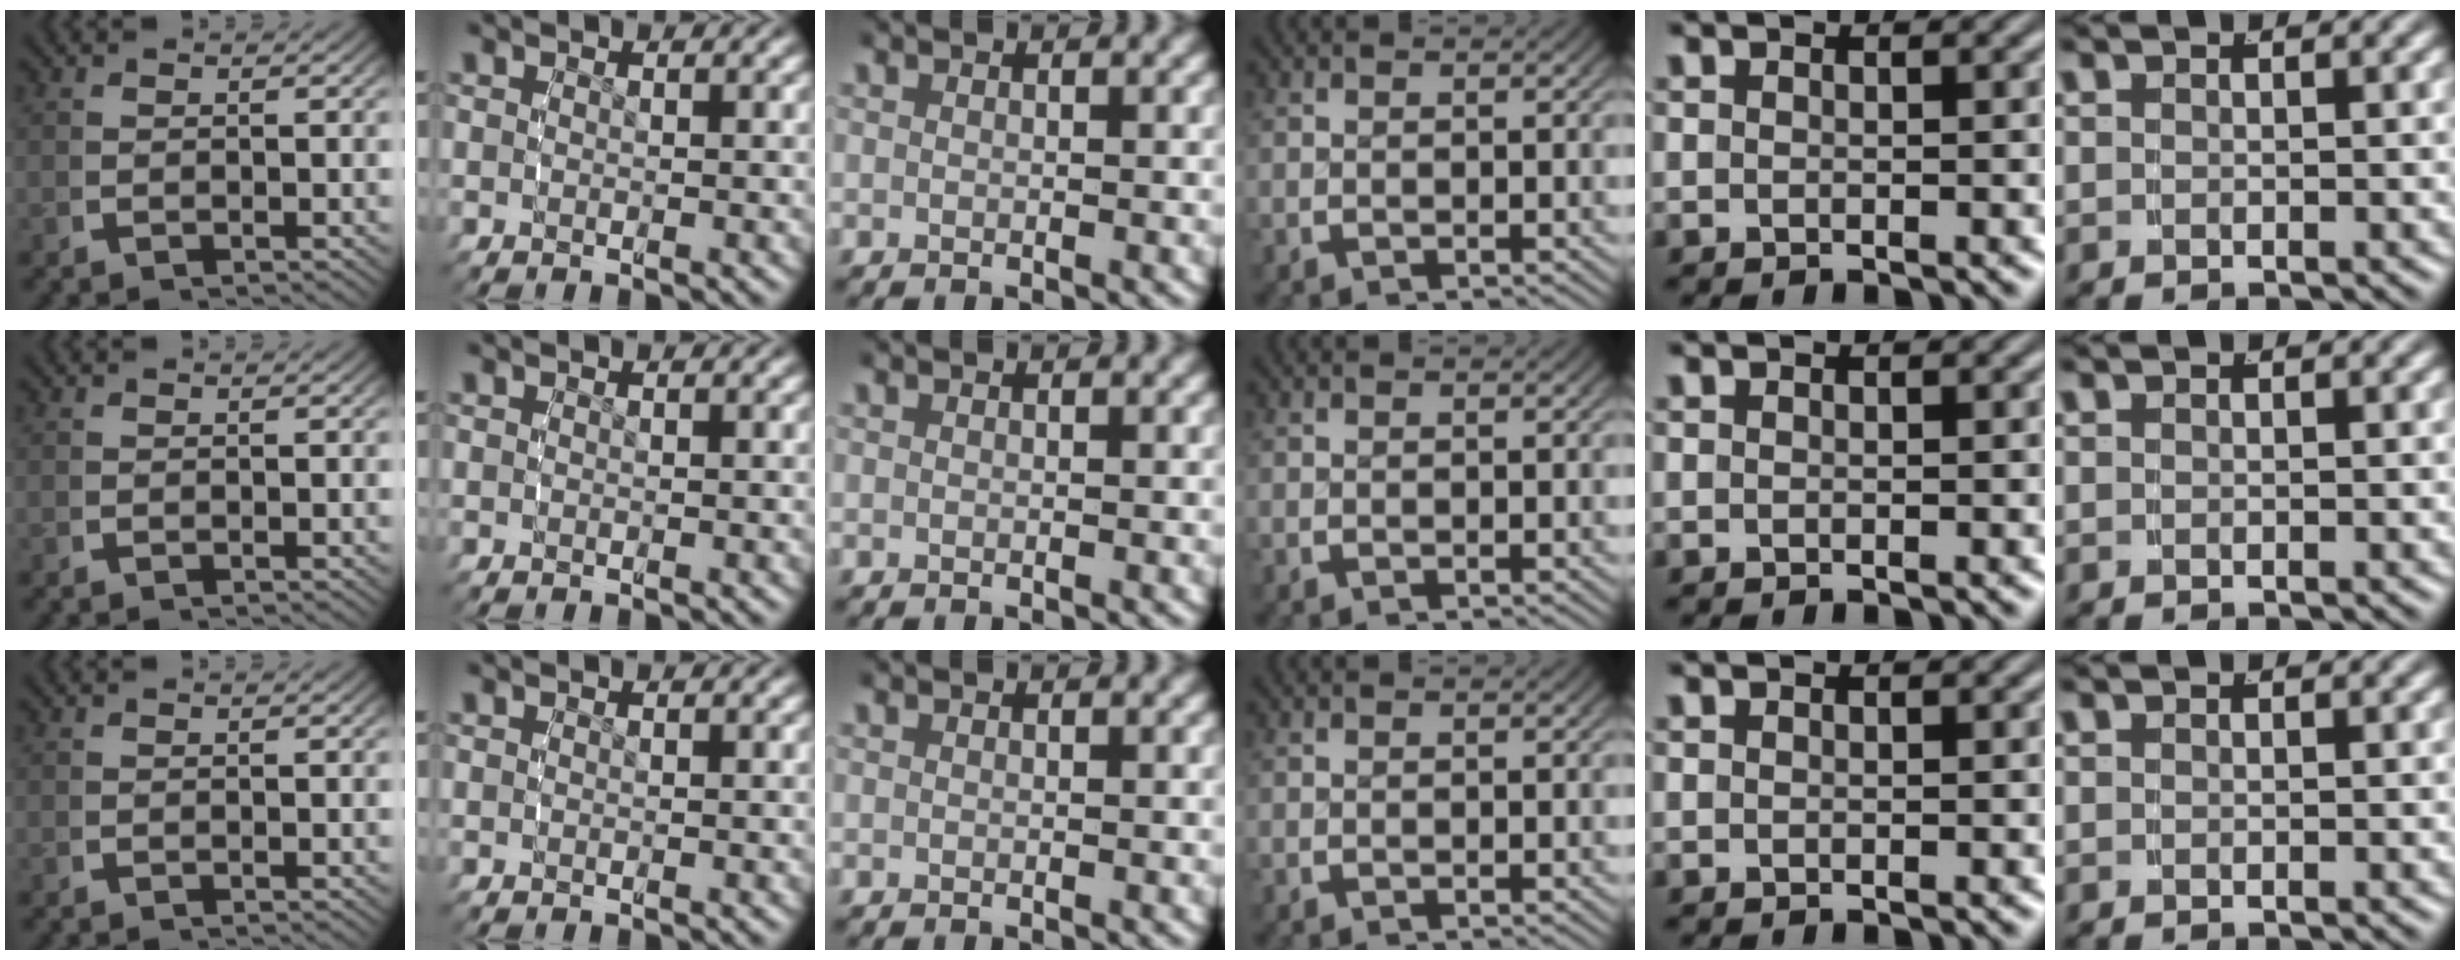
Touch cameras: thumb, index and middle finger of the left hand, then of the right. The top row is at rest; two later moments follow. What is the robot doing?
{"motion": "reach", "object": "shoes"}